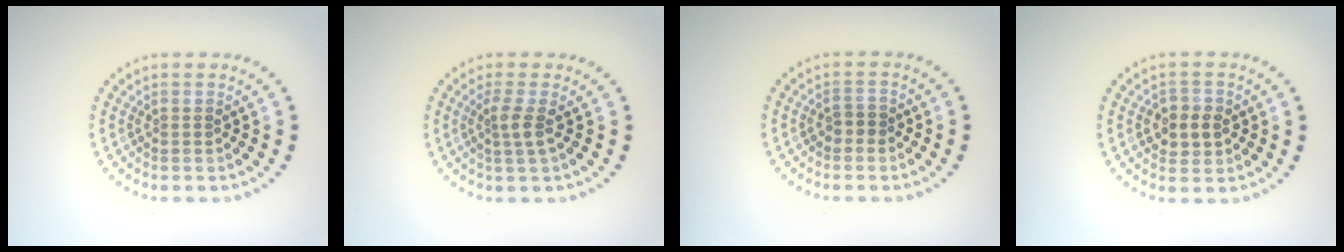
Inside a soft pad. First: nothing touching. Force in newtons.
{"total": 1.9, "press": 1.4, "slide": 1.3}
{"total": 1.2, "press": 1.1, "slide": 0.4}
{"total": 2.6, "press": 2.6, "slide": 0.4}